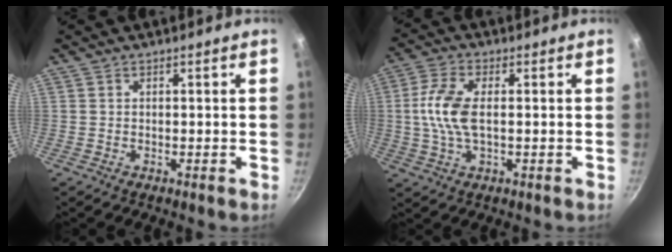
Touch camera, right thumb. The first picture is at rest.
{"total": 8.6, "force": [0.3, 4.3, 7.5], "torque": [-0.155, 0.012, -0.001]}